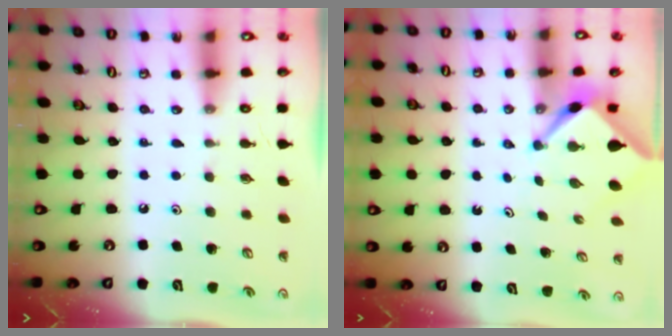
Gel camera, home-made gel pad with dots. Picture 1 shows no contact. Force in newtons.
{"total": 2.8, "press": 2.8, "slide": 0.3}